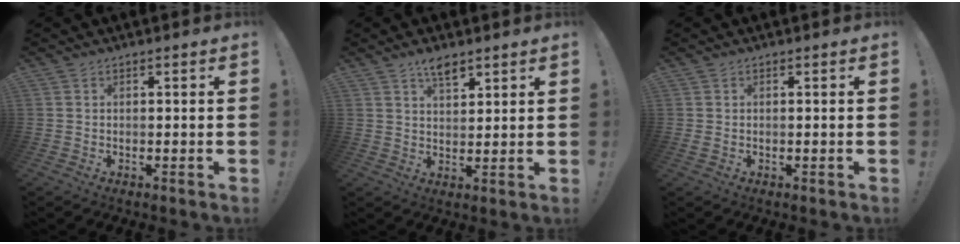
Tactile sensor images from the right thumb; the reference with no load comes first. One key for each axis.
{"total": 5.9, "fx": 4.2, "fy": 2.5, "fz": 3.2, "tx": -0.049, "ty": -0.022, "tz": 0.074}
{"total": 0.6, "fx": 0.2, "fy": 0.2, "fz": 0.5, "tx": -0.005, "ty": -0.002, "tz": 0.002}